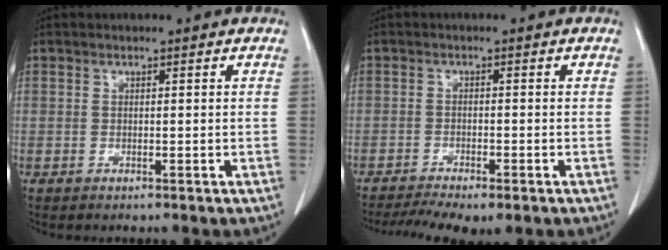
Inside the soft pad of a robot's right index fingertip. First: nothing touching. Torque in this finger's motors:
{"motor_torque": [0.68, -0.67, 0.23, 0.08]}